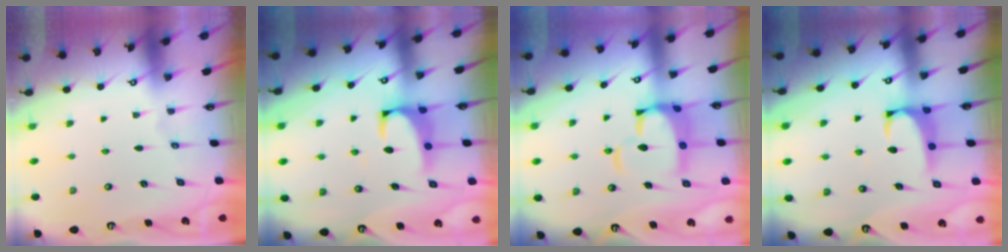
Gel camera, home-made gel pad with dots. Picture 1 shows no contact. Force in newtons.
{"total": 2.3, "press": 2.1, "slide": 0.9}
{"total": 9.4, "press": 9.3, "slide": 1.3}
{"total": 2.0, "press": 1.9, "slide": 0.7}